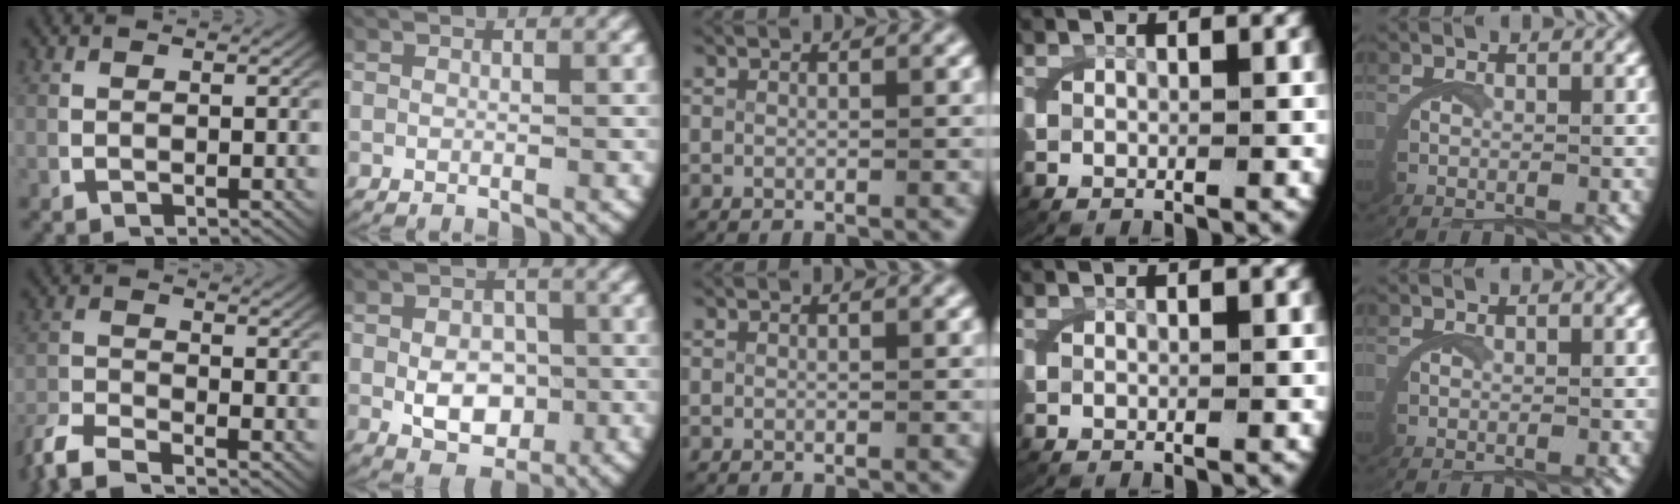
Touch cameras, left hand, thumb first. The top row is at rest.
{"thumb": {"total": 4.1, "force": [-3.7, 1.1, 1.3], "torque": [-0.026, -0.013, -0.067]}, "index": {"total": 5.0, "force": [-1.0, 3.7, 3.2], "torque": [-0.055, -0.028, -0.004]}}